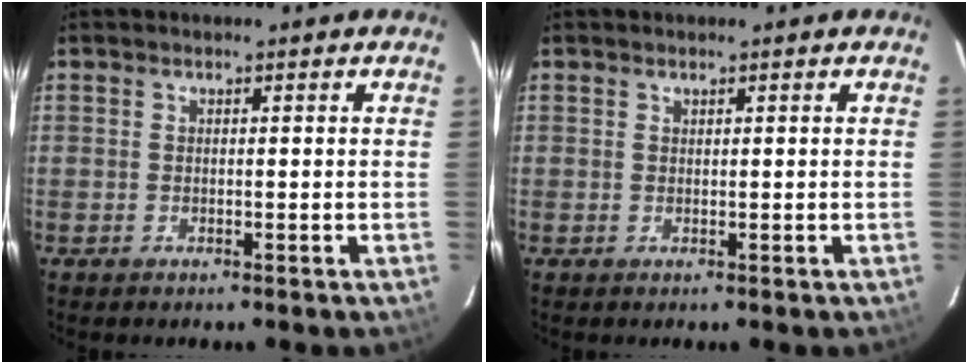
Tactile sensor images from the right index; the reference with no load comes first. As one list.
[{"total": 0.0}]